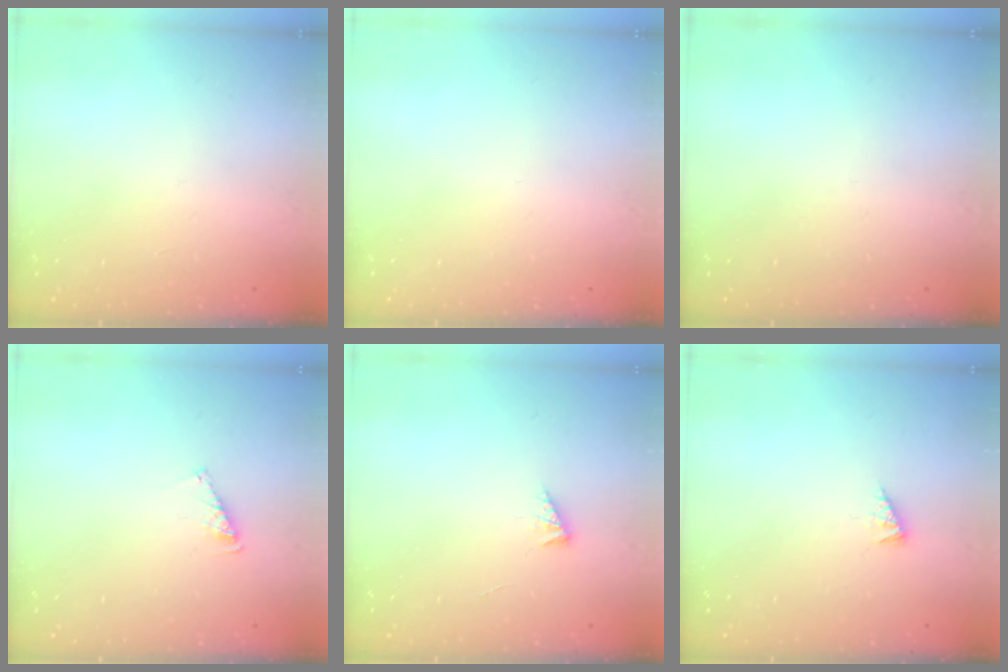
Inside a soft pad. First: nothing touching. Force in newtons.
{"total": 0.0}
{"total": 0.0}
{"total": 4.6, "press": 4.5, "slide": 0.3}
{"total": 2.7, "press": 2.7, "slide": 0.6}
{"total": 2.8, "press": 2.8, "slide": 0.3}